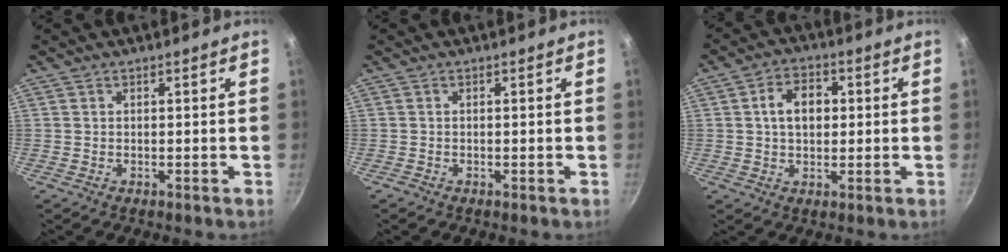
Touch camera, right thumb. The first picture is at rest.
{"total": 0.0}
{"total": 7.2, "force": [0.9, 5.1, 5.1], "torque": [-0.061, 0.014, 0.008]}